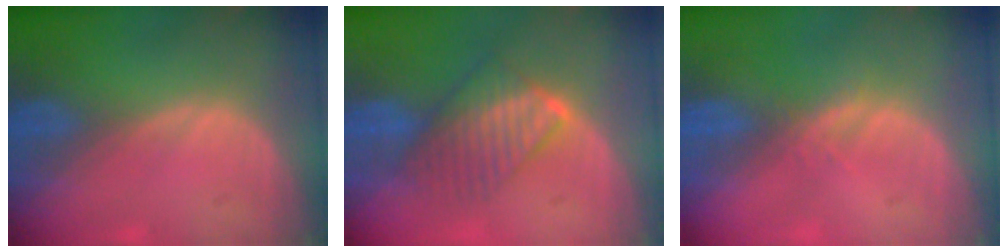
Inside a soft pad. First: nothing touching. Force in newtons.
{"total": 6.4, "press": 6.4, "slide": 0.8}
{"total": 1.5, "press": 1.3, "slide": 0.8}